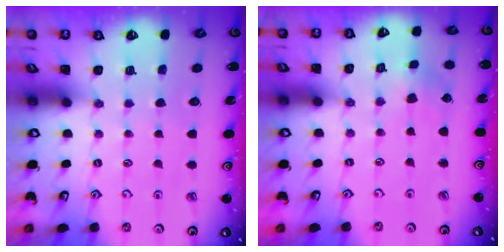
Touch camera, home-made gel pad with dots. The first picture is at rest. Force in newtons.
{"total": 1.3, "press": 1.3, "slide": 0.1}